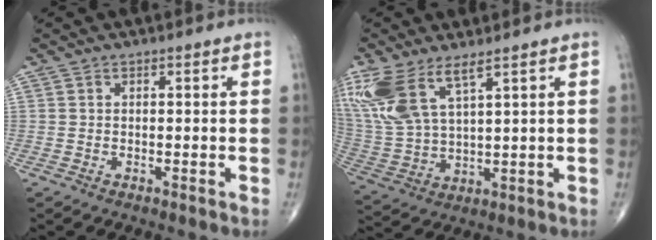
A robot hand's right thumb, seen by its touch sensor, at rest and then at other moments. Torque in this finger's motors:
{"motor_torque": [-0.57, 1.19, 1.27, 0.78, 0.17]}